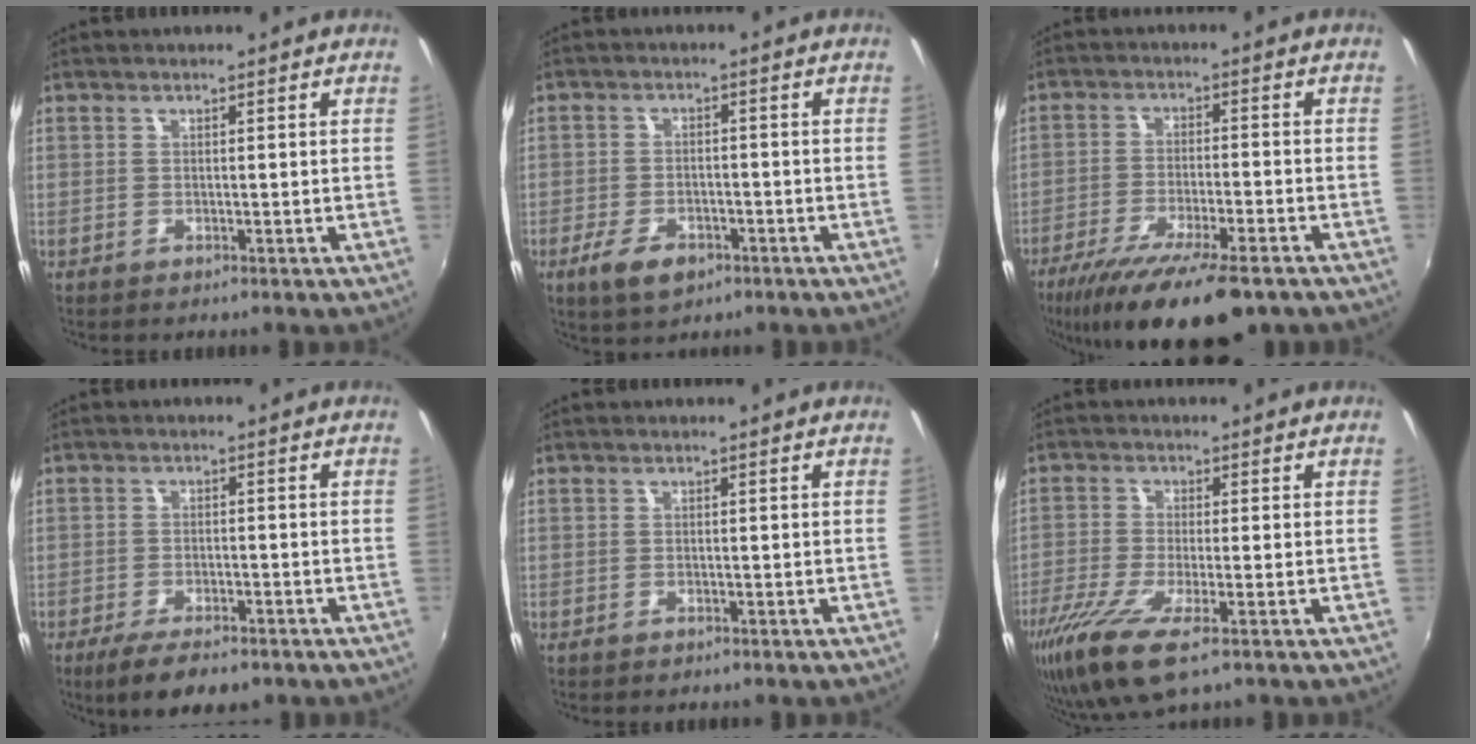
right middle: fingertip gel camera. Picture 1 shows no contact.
{"total": 6.9, "force": [-4.0, 3.7, 4.2], "torque": [-0.105, -0.012, -0.068]}
{"total": 16.5, "force": [-11.8, 3.8, 10.9], "torque": [-0.211, -0.055, -0.192]}
{"total": 7.9, "force": [-5.7, 2.7, 4.7], "torque": [-0.104, -0.020, -0.094]}
{"total": 0.6, "force": [-0.5, 0.3, 0.1], "torque": [-0.005, -0.002, -0.009]}
{"total": 11.5, "force": [-6.6, 2.6, 9.1], "torque": [-0.206, -0.045, -0.124]}